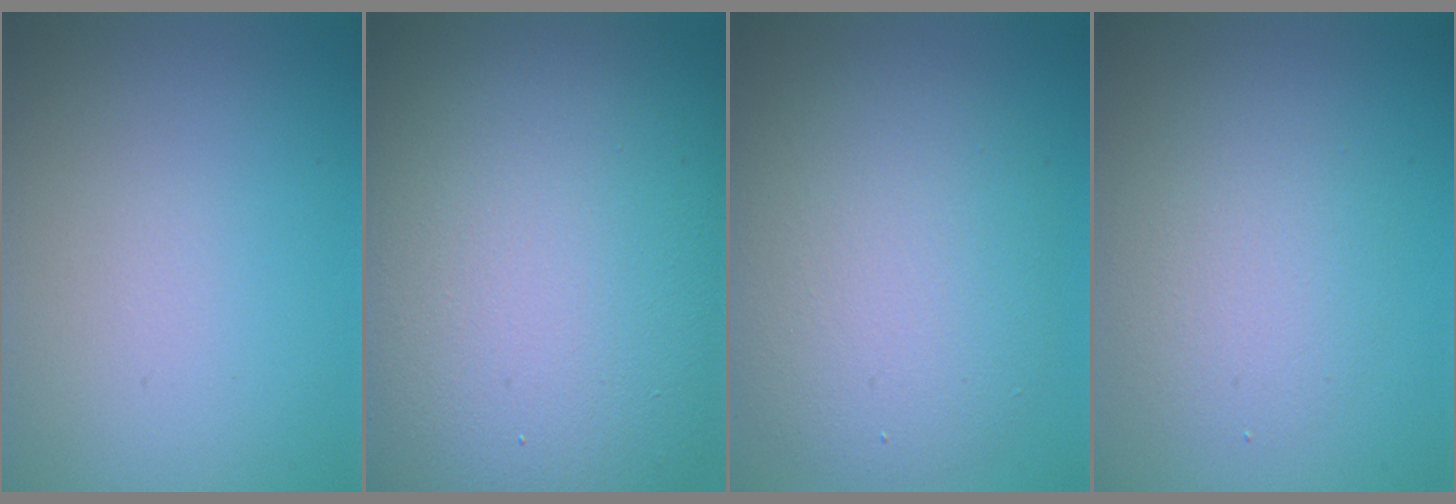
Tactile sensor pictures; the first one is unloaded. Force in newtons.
{"total": 19.9, "press": 19.9, "slide": 1.1}
{"total": 6.8, "press": 6.8, "slide": 0.4}
{"total": 3.1, "press": 3.1, "slide": 0.1}